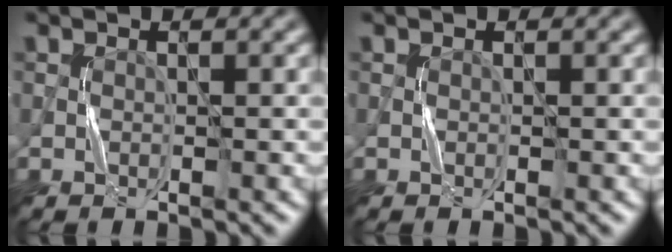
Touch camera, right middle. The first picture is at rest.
{"total": 0.0}